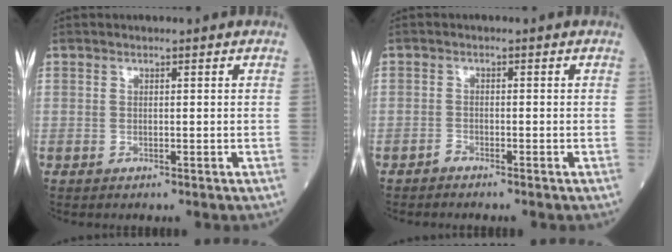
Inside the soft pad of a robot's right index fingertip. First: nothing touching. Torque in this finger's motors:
{"motor_torque": [0.03, -0.05, -0.16, -0.21]}